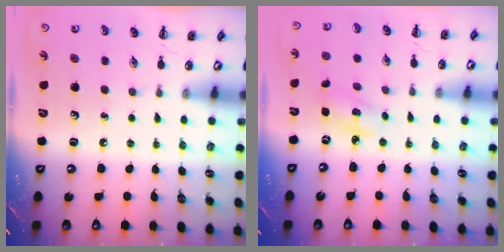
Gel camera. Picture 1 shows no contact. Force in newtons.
{"total": 2.8, "press": 2.8, "slide": 0.7}